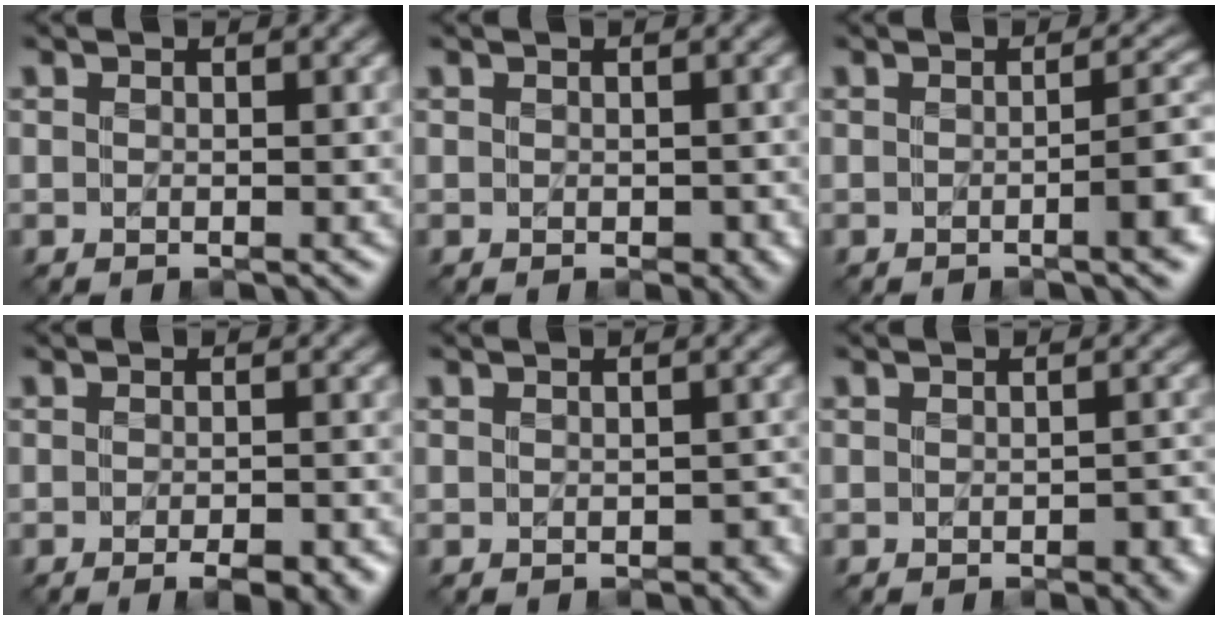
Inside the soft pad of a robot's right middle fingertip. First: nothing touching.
{"total": 1.3, "force": [-0.1, 0.9, 1.0], "torque": [-0.015, -0.003, 0.003]}
{"total": 3.7, "force": [-0.9, 0.8, 3.5], "torque": [-0.043, 0.007, -0.017]}
{"total": 4.0, "force": [-2.3, 1.5, 2.9], "torque": [-0.036, 0.005, -0.016]}
{"total": 1.2, "force": [-0.4, 0.9, 0.8], "torque": [-0.013, -0.006, -0.002]}
{"total": 2.3, "force": [-0.9, 1.0, 1.8], "torque": [-0.024, -0.002, -0.007]}